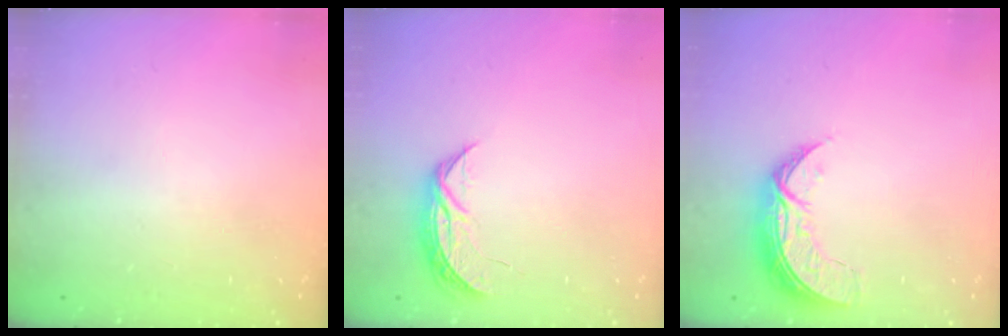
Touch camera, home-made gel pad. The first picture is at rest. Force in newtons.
{"total": 5.8, "press": 5.8, "slide": 0.6}
{"total": 7.8, "press": 7.8, "slide": 0.7}